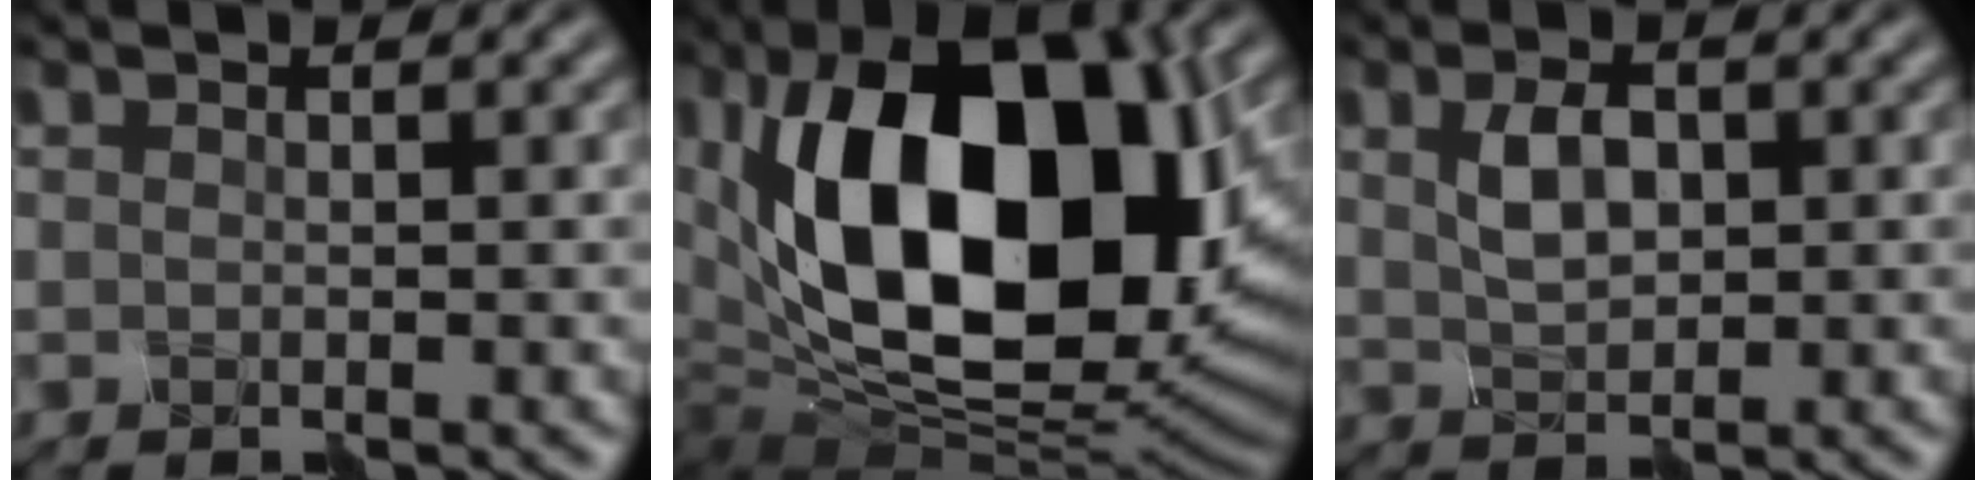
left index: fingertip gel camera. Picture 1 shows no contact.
{"total": 18.5, "force": [3.2, 10.2, 15.2], "torque": [-0.255, 0.002, 0.052]}
{"total": 3.3, "force": [0.6, 2.0, 2.6], "torque": [-0.055, 0.002, 0.014]}